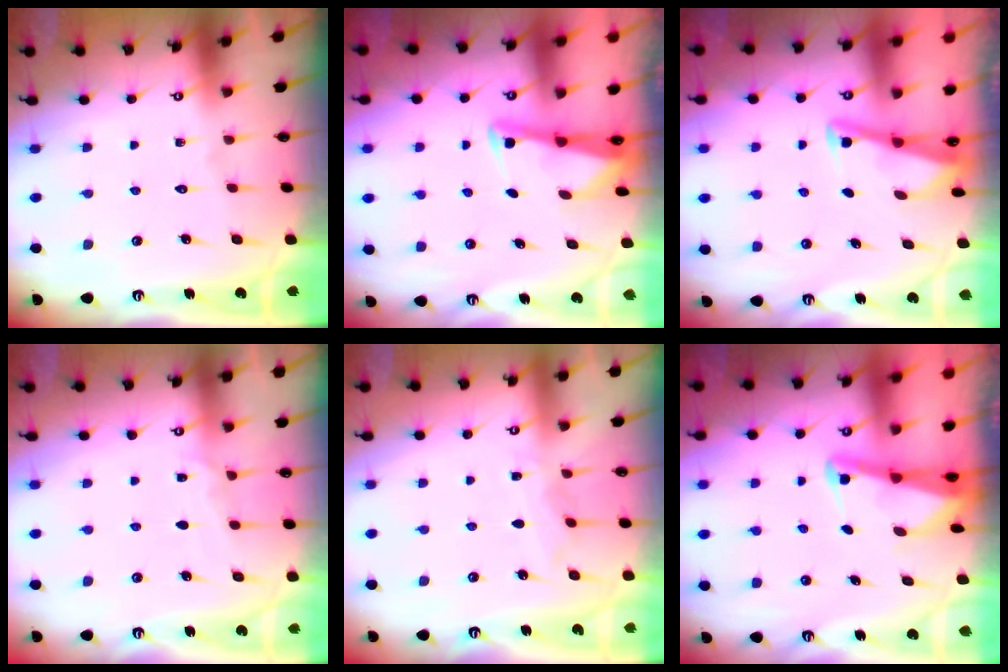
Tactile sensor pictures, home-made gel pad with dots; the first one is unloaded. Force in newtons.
{"total": 2.7, "press": 2.7, "slide": 0.2}
{"total": 3.1, "press": 3.1, "slide": 0.3}
{"total": 4.4, "press": 4.4, "slide": 0.5}
{"total": 4.7, "press": 4.7, "slide": 0.6}
{"total": 2.5, "press": 2.5, "slide": 0.4}